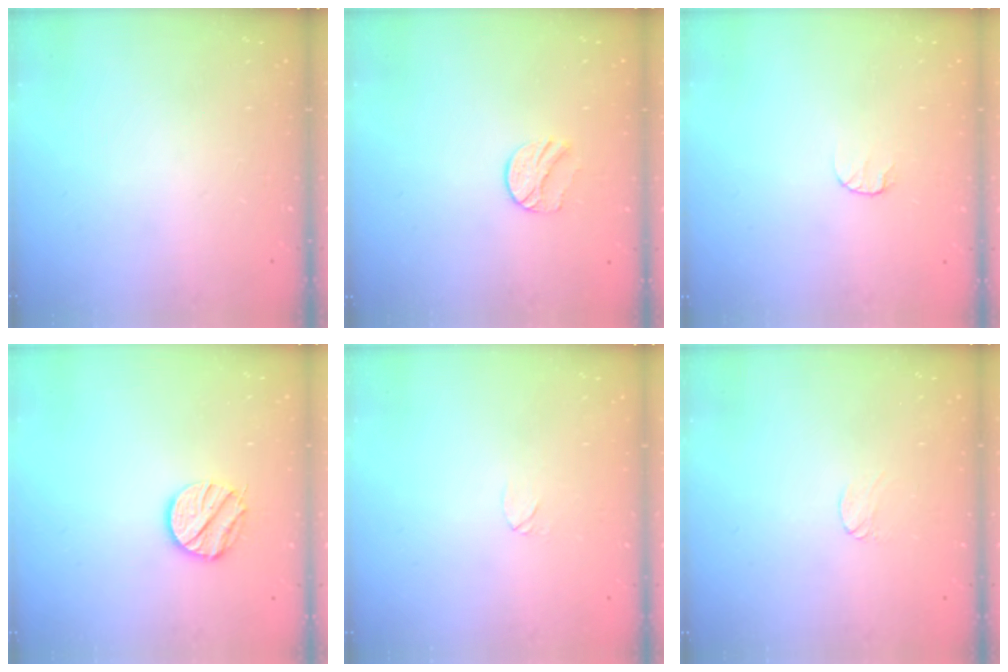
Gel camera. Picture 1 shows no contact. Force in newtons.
{"total": 7.3, "press": 7.2, "slide": 0.7}
{"total": 5.0, "press": 5.0, "slide": 0.5}
{"total": 11.2, "press": 11.2, "slide": 1.0}
{"total": 3.4, "press": 3.4, "slide": 0.3}
{"total": 2.9, "press": 2.9, "slide": 0.3}